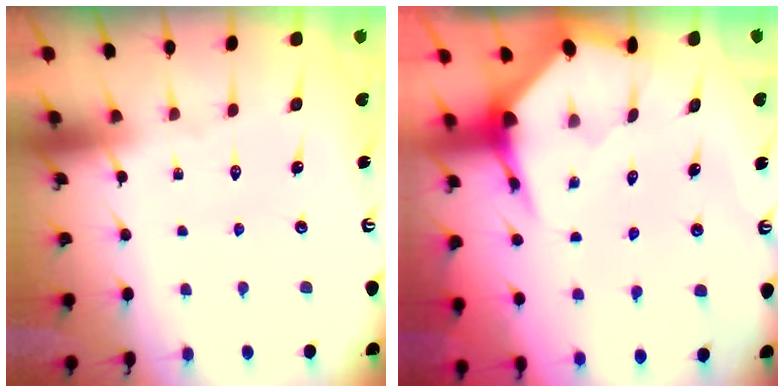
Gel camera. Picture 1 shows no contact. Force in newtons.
{"total": 3.6, "press": 3.6, "slide": 0.5}